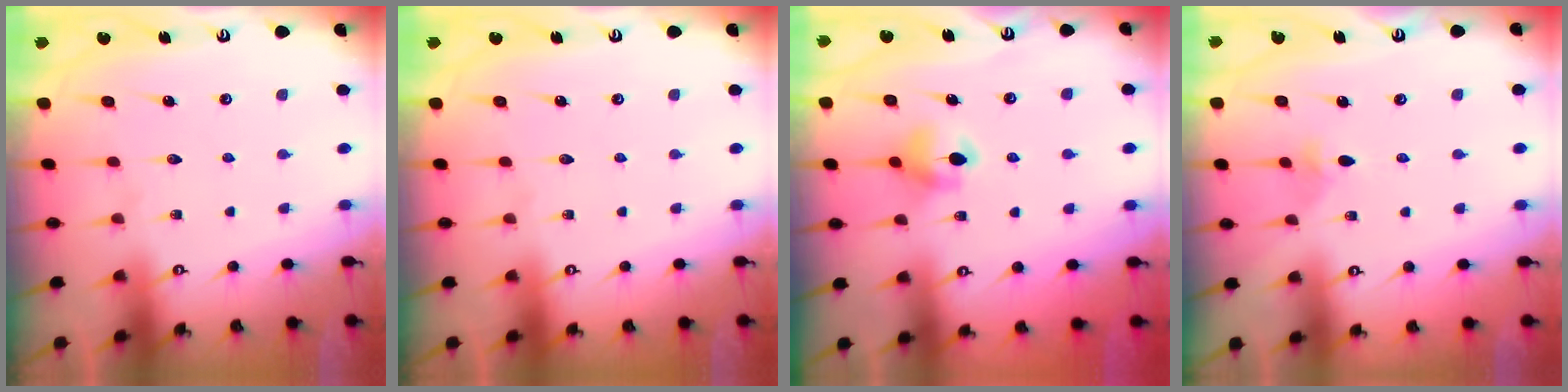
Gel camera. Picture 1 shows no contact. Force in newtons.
{"total": 0.0}
{"total": 6.0, "press": 6.0, "slide": 0.9}
{"total": 2.3, "press": 2.3, "slide": 0.4}